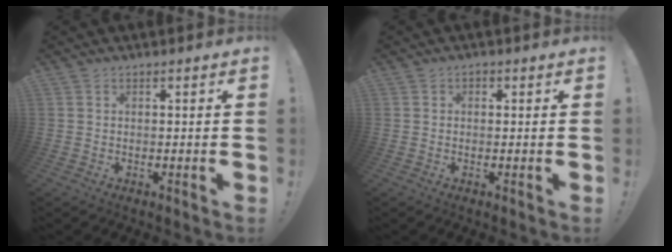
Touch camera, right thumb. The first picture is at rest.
{"total": 0.9, "force": [-0.2, 0.8, 0.5], "torque": [-0.012, 0.006, -0.003]}